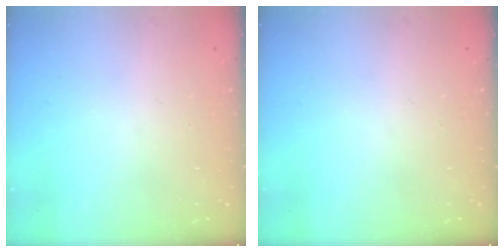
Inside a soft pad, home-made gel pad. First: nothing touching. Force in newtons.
{"total": 0.0}